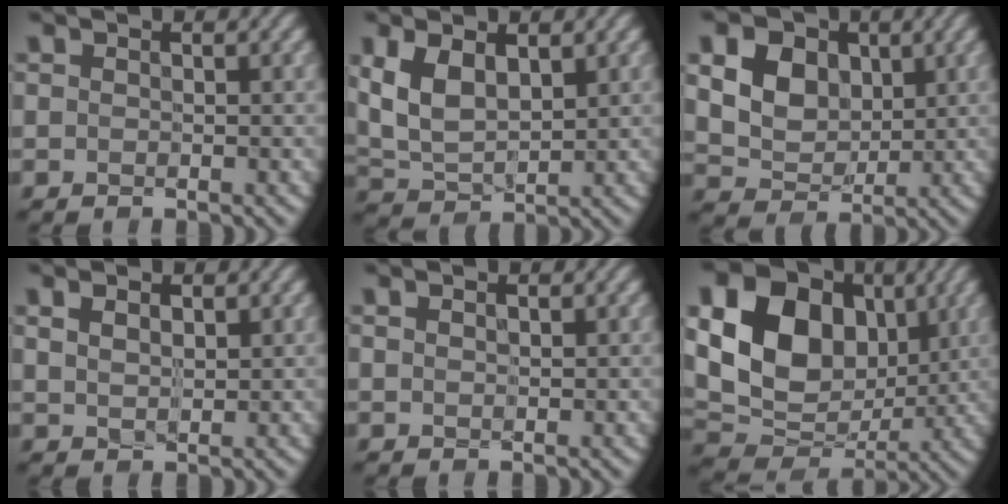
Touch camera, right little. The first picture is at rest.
{"total": 5.1, "force": [1.3, 2.8, 4.0], "torque": [-0.090, -0.002, 0.025]}
{"total": 6.8, "force": [1.8, 5.3, 3.9], "torque": [-0.106, 0.002, 0.033]}
{"total": 2.0, "force": [0.7, 1.1, 1.5], "torque": [-0.033, -0.003, 0.017]}
{"total": 0.6, "force": [0.2, 0.3, 0.4], "torque": [-0.007, 0.002, 0.005]}
{"total": 15.4, "force": [2.7, 11.6, 9.7], "torque": [-0.182, 0.021, 0.048]}